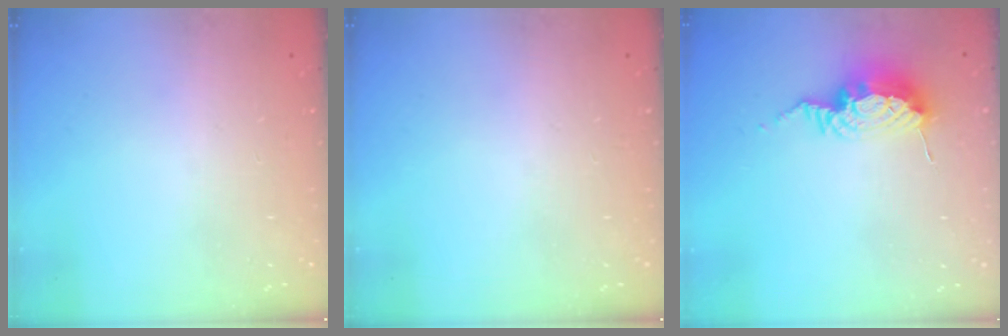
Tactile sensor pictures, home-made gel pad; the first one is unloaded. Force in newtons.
{"total": 0.0}
{"total": 9.5, "press": 9.5, "slide": 1.2}